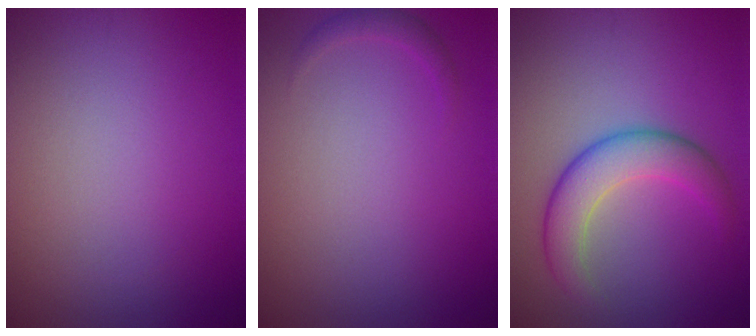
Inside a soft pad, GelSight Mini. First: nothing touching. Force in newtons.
{"total": 0.9, "press": 0.9, "slide": 0.1}
{"total": 4.2, "press": 4.2, "slide": 0.1}